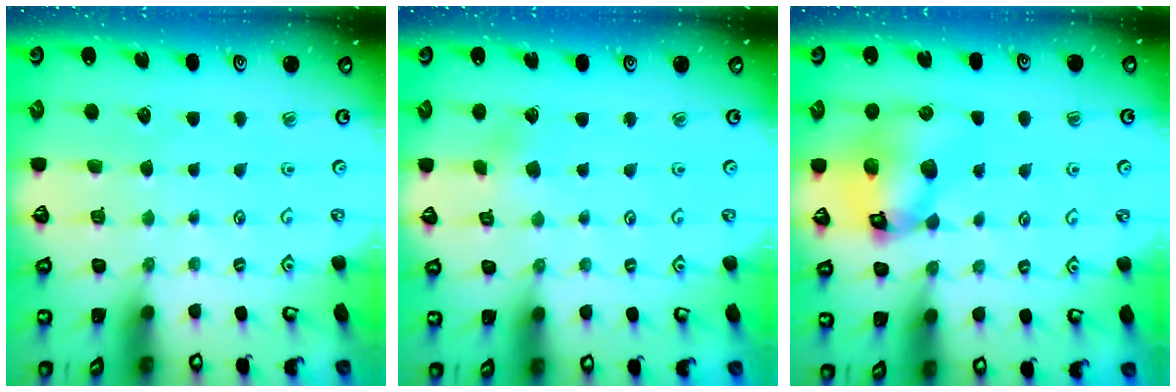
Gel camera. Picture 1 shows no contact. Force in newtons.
{"total": 2.6, "press": 2.6, "slide": 0.2}
{"total": 12.9, "press": 12.8, "slide": 1.9}